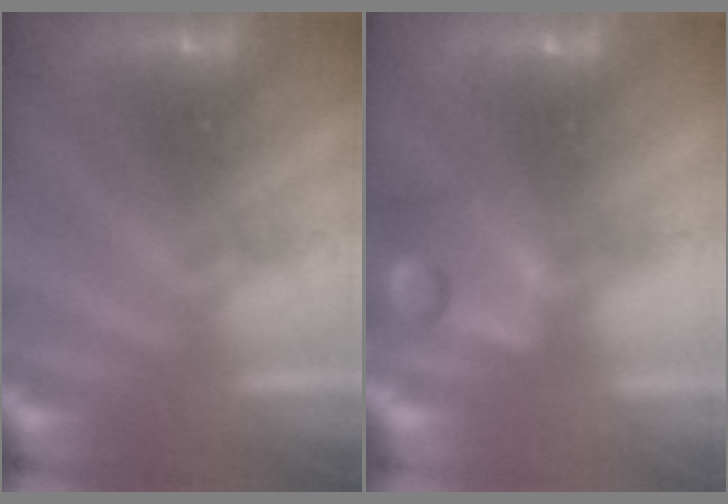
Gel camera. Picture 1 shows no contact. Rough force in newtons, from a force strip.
{"total": 8.8}